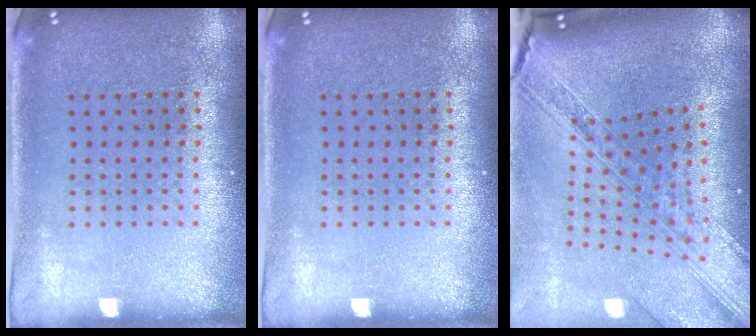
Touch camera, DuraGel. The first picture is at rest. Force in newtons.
{"total": 0.0}
{"total": 3.9, "press": 2.8, "slide": 2.6}